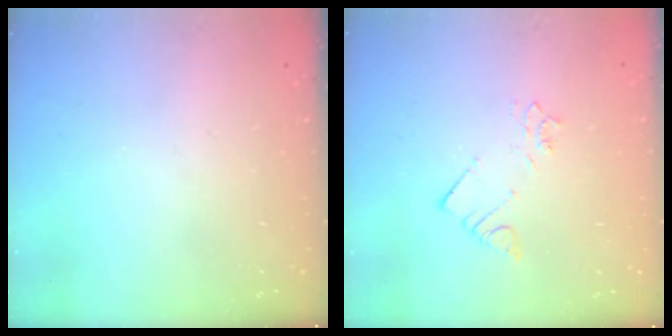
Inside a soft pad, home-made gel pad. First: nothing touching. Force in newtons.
{"total": 2.3, "press": 2.3, "slide": 0.3}